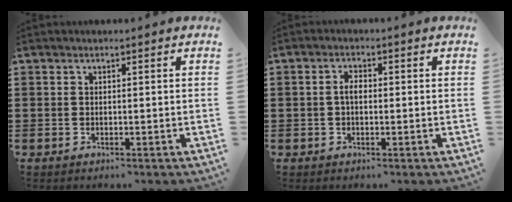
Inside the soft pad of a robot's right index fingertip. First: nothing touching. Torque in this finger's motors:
{"motor_torque": [0.36, -0.30, 0.16, 0.02]}